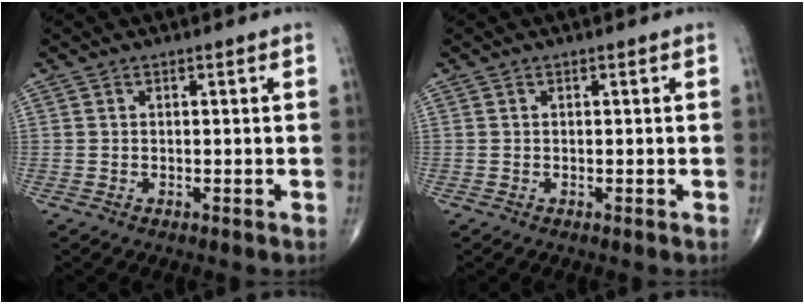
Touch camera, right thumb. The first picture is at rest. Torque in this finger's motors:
{"motor_torque": [0.00, 0.00, -0.01, 0.01, 0.01]}